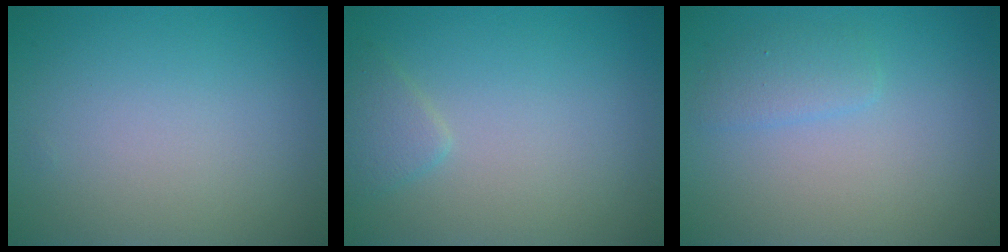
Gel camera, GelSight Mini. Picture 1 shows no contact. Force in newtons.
{"total": 1.5, "press": 1.5, "slide": 0.1}
{"total": 1.5, "press": 1.5, "slide": 0.1}